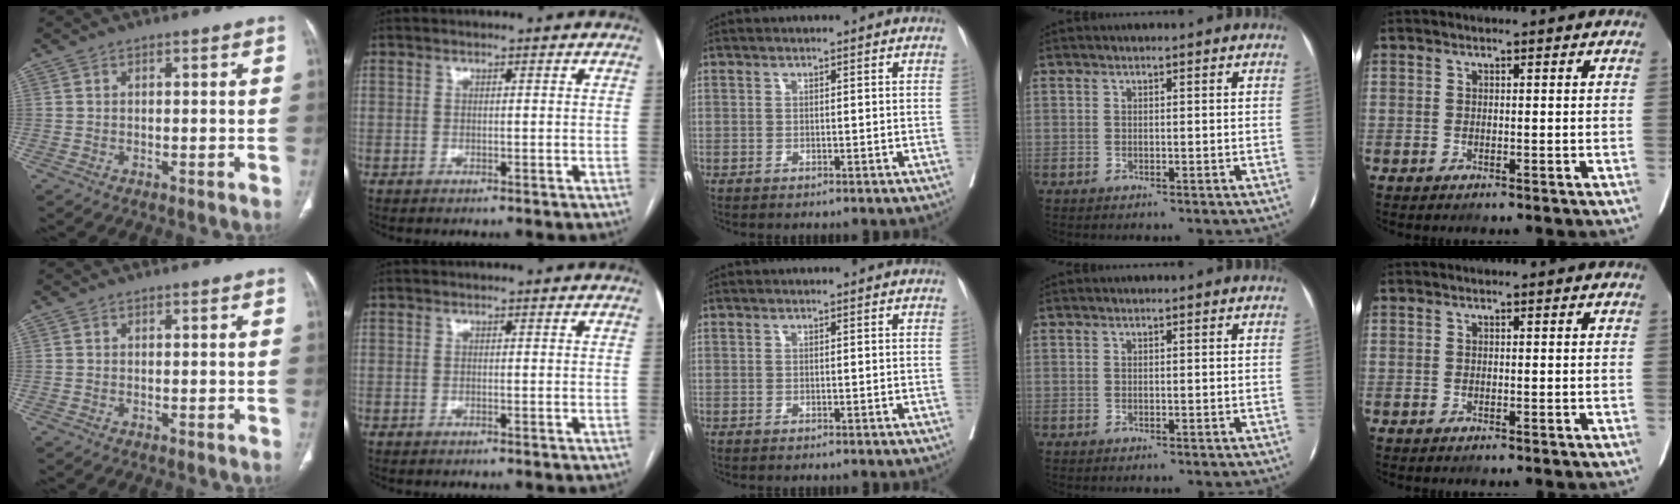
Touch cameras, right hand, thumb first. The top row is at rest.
{}